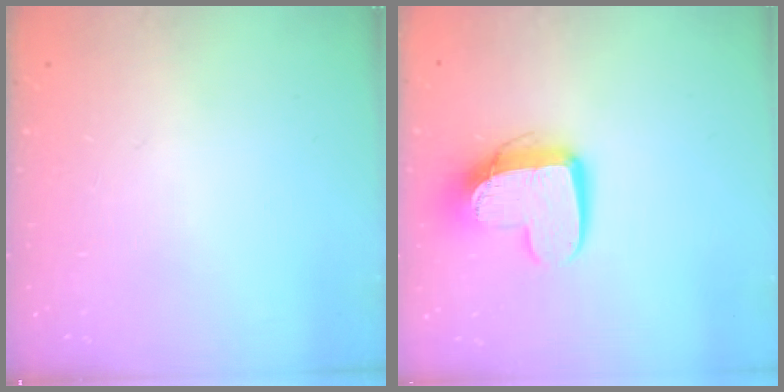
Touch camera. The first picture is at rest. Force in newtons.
{"total": 12.9, "press": 12.8, "slide": 1.1}